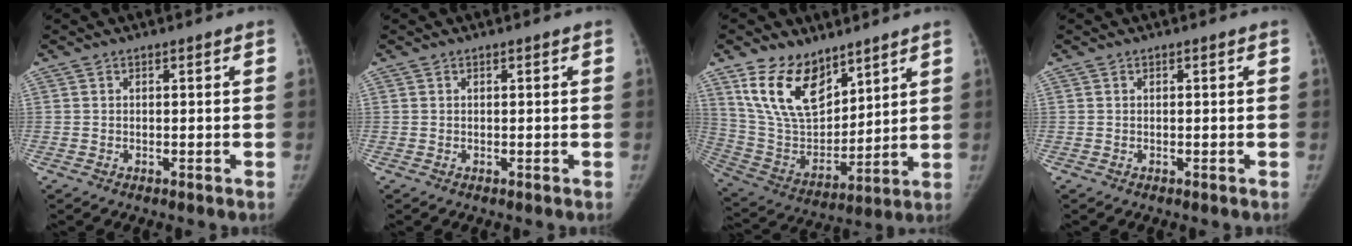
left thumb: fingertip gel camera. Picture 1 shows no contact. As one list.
[{"total": 0.0}, {"total": 16.7, "force": [10.7, 9.1, 9.0], "torque": [-0.122, -0.057, 0.224]}, {"total": 0.0}]